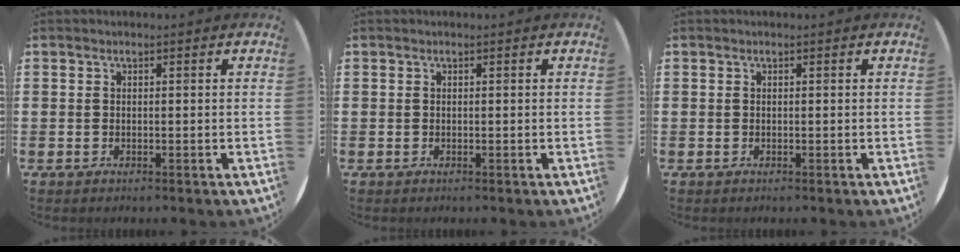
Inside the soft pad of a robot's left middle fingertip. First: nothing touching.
{"total": 0.0}
{"total": 0.0}